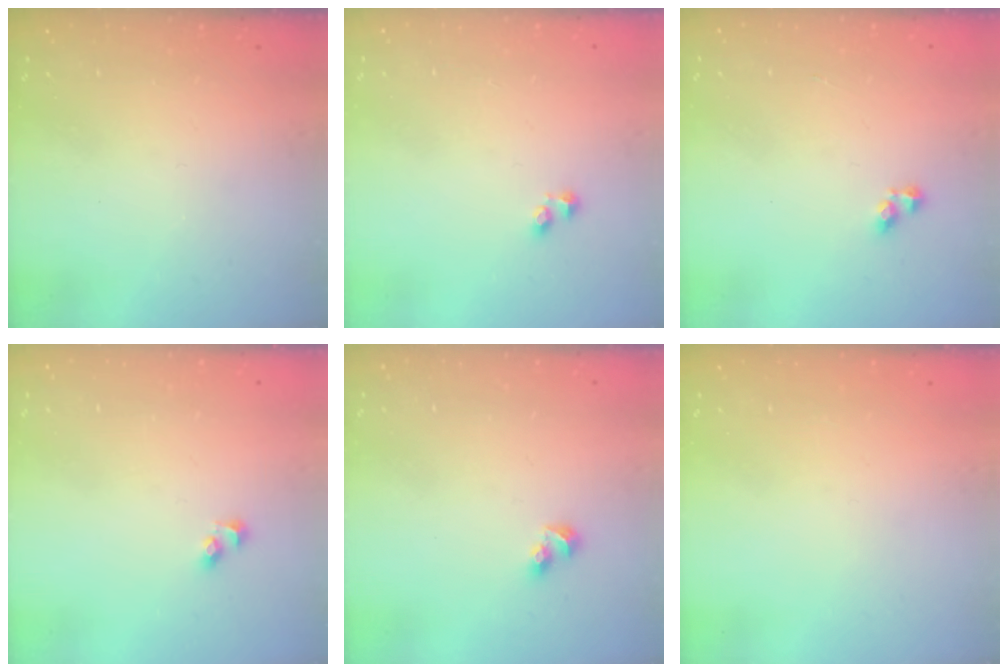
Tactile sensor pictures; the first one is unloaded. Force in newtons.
{"total": 1.9, "press": 1.9, "slide": 0.5}
{"total": 3.6, "press": 3.5, "slide": 0.6}
{"total": 2.7, "press": 2.5, "slide": 1.2}
{"total": 3.9, "press": 3.8, "slide": 0.6}
{"total": 0.0}